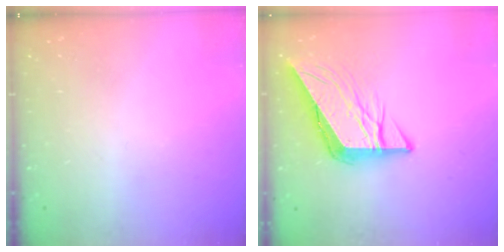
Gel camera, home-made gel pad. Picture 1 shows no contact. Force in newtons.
{"total": 9.3, "press": 9.2, "slide": 1.2}